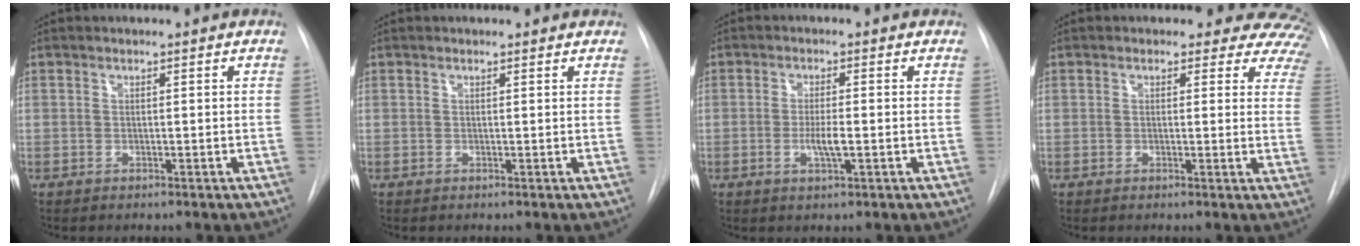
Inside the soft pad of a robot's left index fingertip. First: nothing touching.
{"total": 1.5, "force": [1.4, 0.4, 0.2], "torque": [-0.012, 0.009, 0.011]}
{"total": 3.2, "force": [-0.7, 0.4, 3.1], "torque": [-0.061, -0.004, -0.012]}
{"total": 11.1, "force": [9.8, 5.1, 1.3], "torque": [0.023, -0.031, 0.065]}